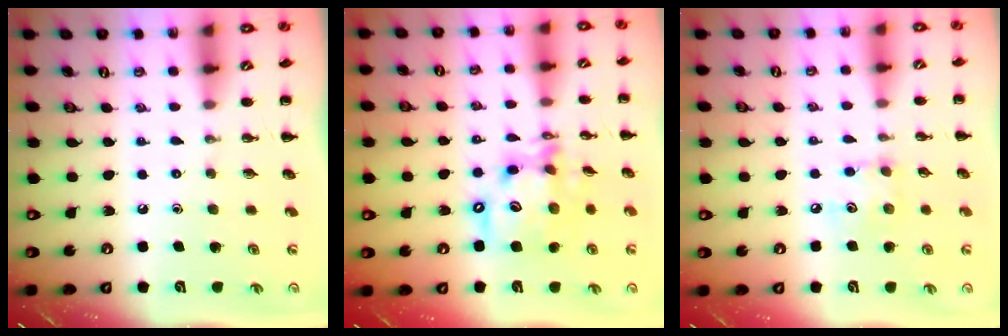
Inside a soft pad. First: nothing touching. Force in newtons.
{"total": 14.1, "press": 13.6, "slide": 3.7}
{"total": 5.8, "press": 5.7, "slide": 1.0}